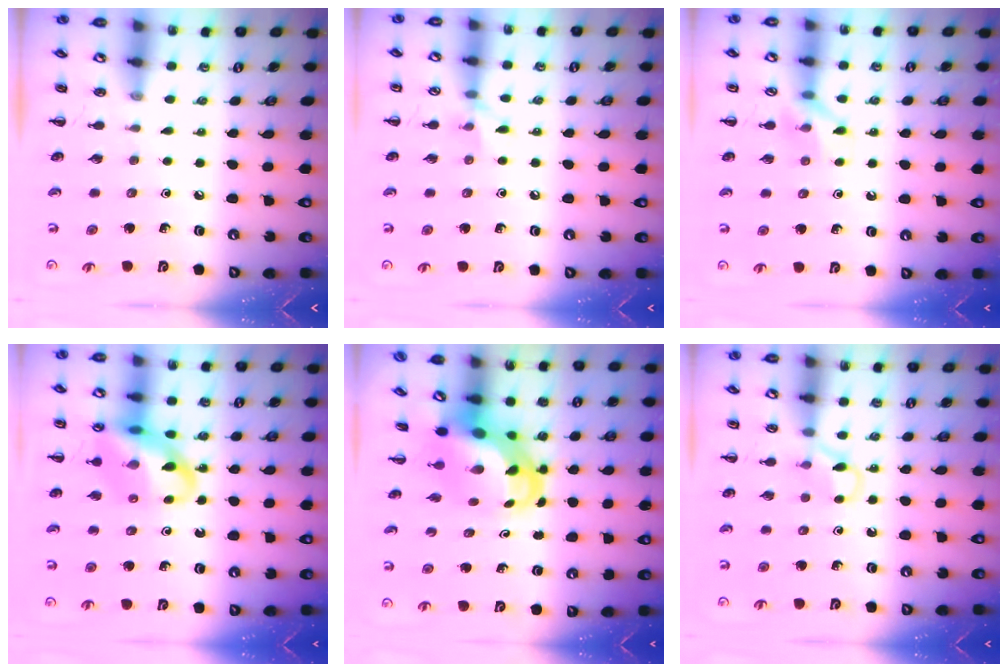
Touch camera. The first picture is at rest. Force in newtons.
{"total": 5.6, "press": 5.4, "slide": 1.6}
{"total": 7.2, "press": 7.2, "slide": 0.1}
{"total": 15.8, "press": 15.5, "slide": 2.8}
{"total": 5.7, "press": 5.5, "slide": 1.5}
{"total": 4.0, "press": 3.8, "slide": 1.3}